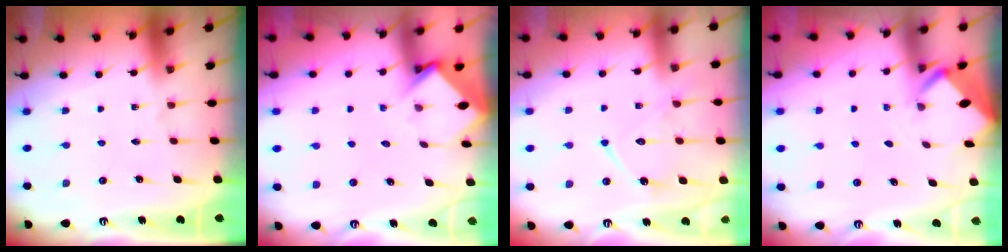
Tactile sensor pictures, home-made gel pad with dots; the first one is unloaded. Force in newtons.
{"total": 3.5, "press": 3.5, "slide": 0.3}
{"total": 13.3, "press": 13.2, "slide": 1.3}
{"total": 1.9, "press": 1.9, "slide": 0.2}